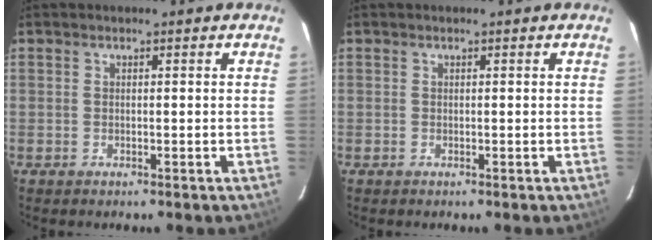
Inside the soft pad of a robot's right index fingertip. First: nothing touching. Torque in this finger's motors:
{"motor_torque": [0.15, -0.01, 0.04, 0.01]}